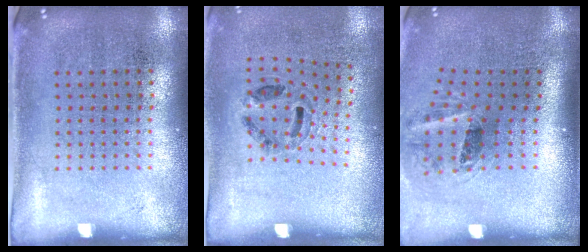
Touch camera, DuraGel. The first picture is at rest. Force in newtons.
{"total": 1.2, "press": 0.8, "slide": 0.8}
{"total": 1.5, "press": 1.1, "slide": 1.1}